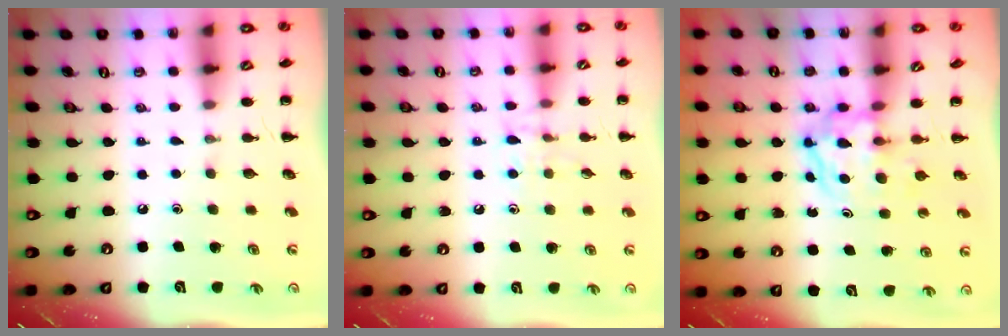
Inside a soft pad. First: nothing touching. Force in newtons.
{"total": 7.9, "press": 7.8, "slide": 1.6}
{"total": 4.0, "press": 4.0, "slide": 0.5}